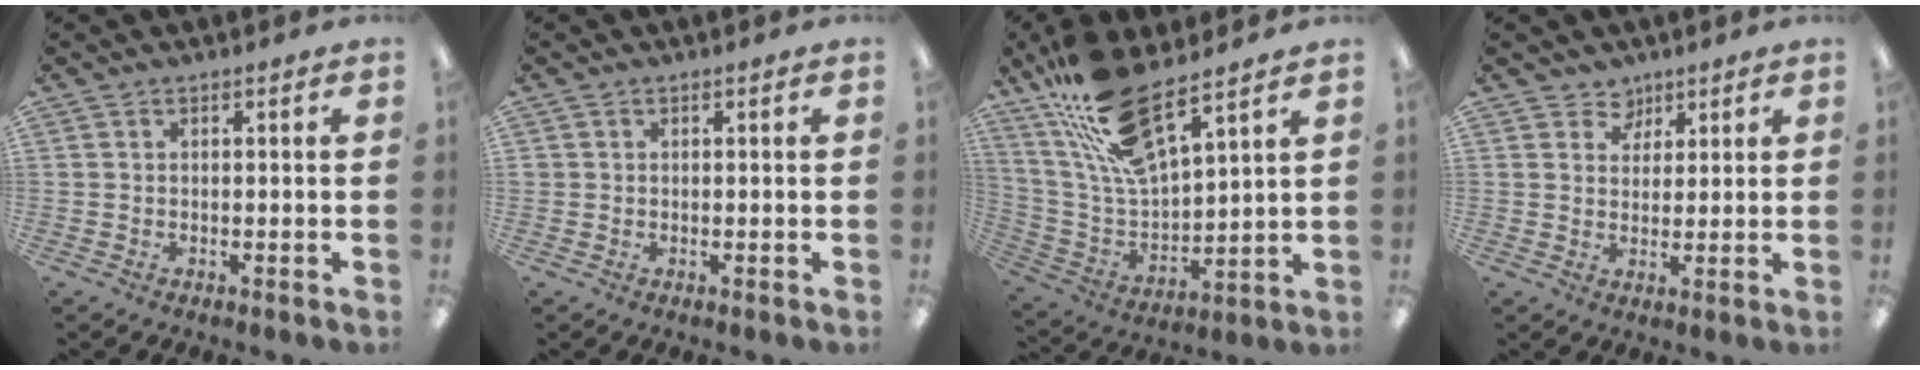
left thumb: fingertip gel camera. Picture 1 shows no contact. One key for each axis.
{"total": 0.8, "fx": 0.2, "fy": 0.8, "fz": 0.1, "tx": -0.003, "ty": 0.003, "tz": 0.004}
{"total": 17.9, "fx": 13.2, "fy": 5.2, "fz": 10.8, "tx": -0.227, "ty": -0.076, "tz": 0.233}
{"total": 4.4, "fx": 3.1, "fy": 3.2, "fz": 0.0, "tx": 0.008, "ty": -0.016, "tz": 0.052}